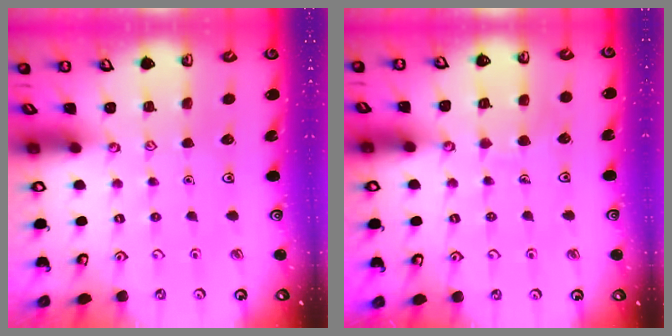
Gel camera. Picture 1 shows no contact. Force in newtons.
{"total": 5.5, "press": 5.5, "slide": 0.5}